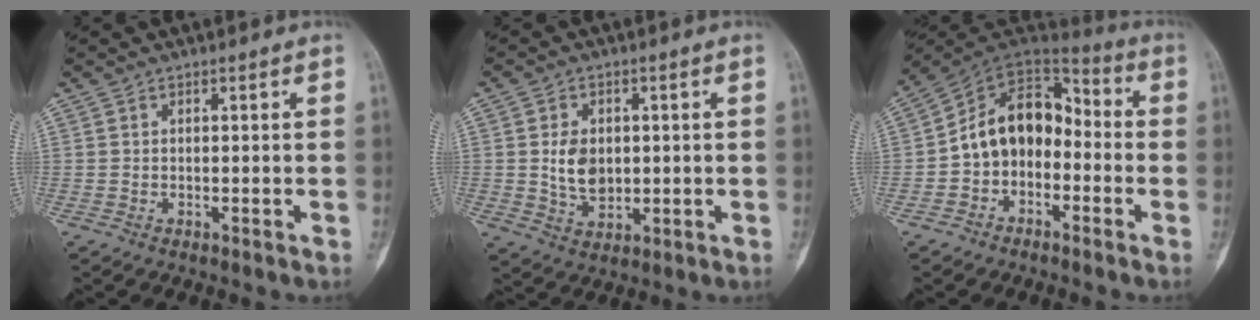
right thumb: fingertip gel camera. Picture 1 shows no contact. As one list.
[{"total": 6.8, "force": [0.5, 4.9, 4.6], "torque": [-0.063, -0.008, 0.018]}, {"total": 13.3, "force": [-2.2, 9.9, 8.6], "torque": [-0.110, 0.066, -0.052]}]